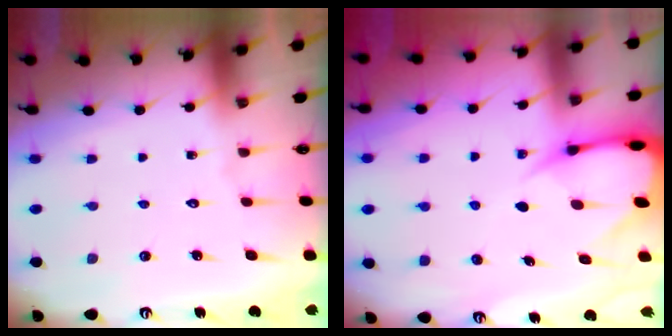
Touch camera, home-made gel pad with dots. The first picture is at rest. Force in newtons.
{"total": 6.6, "press": 6.6, "slide": 0.7}